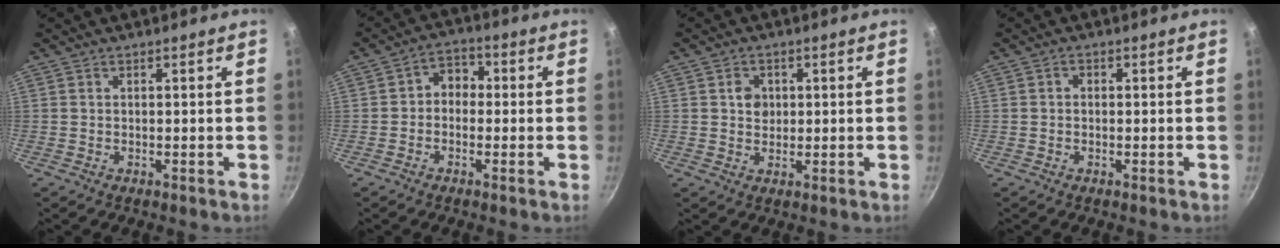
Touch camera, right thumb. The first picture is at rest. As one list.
[{"total": 4.7, "force": [-0.5, 3.8, 2.7], "torque": [-0.015, 0.020, -0.023]}, {"total": 3.3, "force": [0.7, 2.8, 1.5], "torque": [-0.009, 0.000, 0.007]}, {"total": 1.0, "force": [-0.2, 0.9, 0.5], "torque": [-0.010, 0.006, -0.004]}]